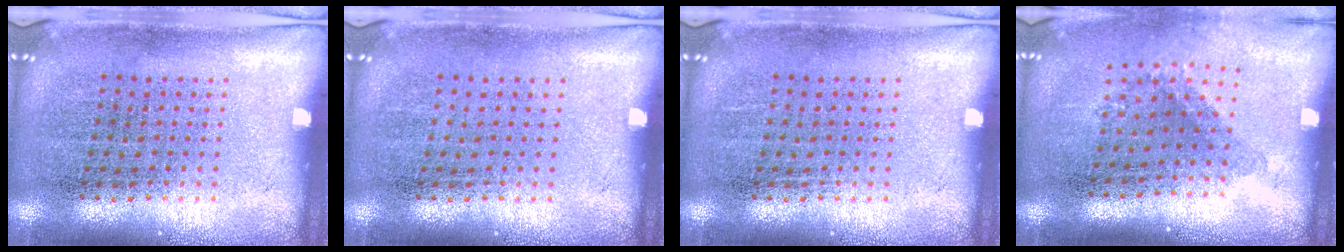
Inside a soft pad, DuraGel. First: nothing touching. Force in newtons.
{"total": 0.0}
{"total": 0.0}
{"total": 1.3, "press": 0.8, "slide": 0.9}